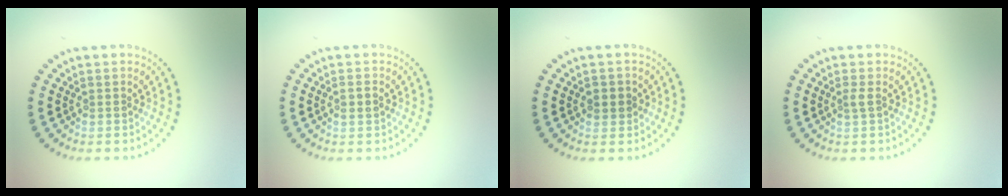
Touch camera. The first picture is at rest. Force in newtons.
{"total": 1.1, "press": 1.0, "slide": 0.5}
{"total": 1.7, "press": 1.6, "slide": 0.5}
{"total": 0.7, "press": 0.5, "slide": 0.5}